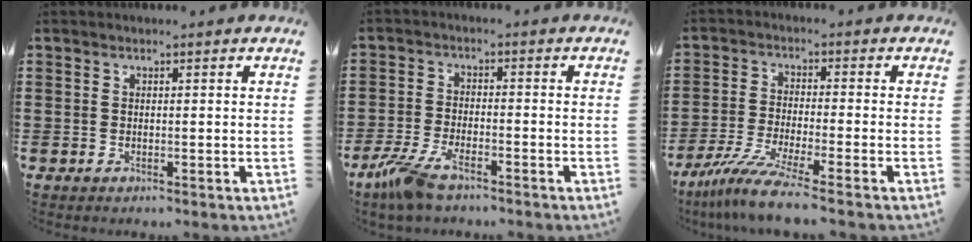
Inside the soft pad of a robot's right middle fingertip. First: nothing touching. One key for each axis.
{"total": 6.4, "fx": -4.5, "fy": 1.6, "fz": 4.2, "tx": -0.108, "ty": -0.012, "tz": -0.091}
{"total": 7.6, "fx": -6.2, "fy": -0.2, "fz": 4.5, "tx": -0.101, "ty": -0.020, "tz": -0.121}